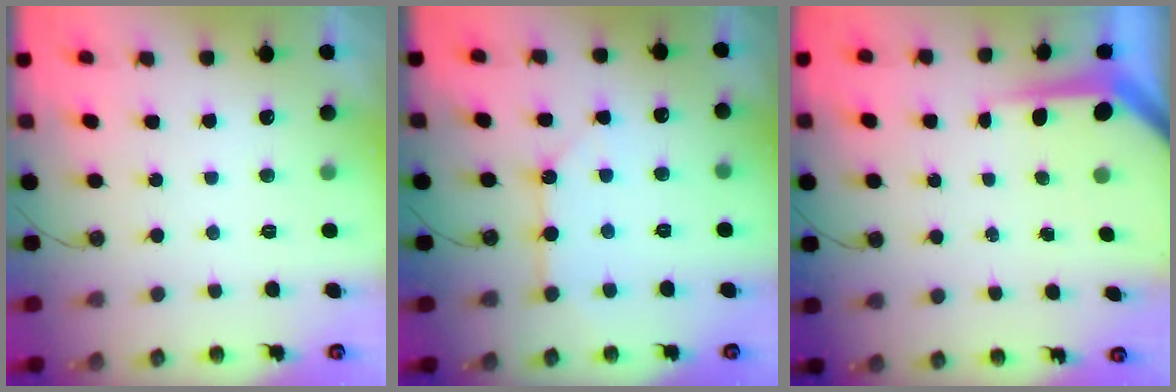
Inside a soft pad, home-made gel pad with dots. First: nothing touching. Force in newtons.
{"total": 5.8, "press": 5.8, "slide": 0.4}
{"total": 5.0, "press": 5.0, "slide": 0.5}